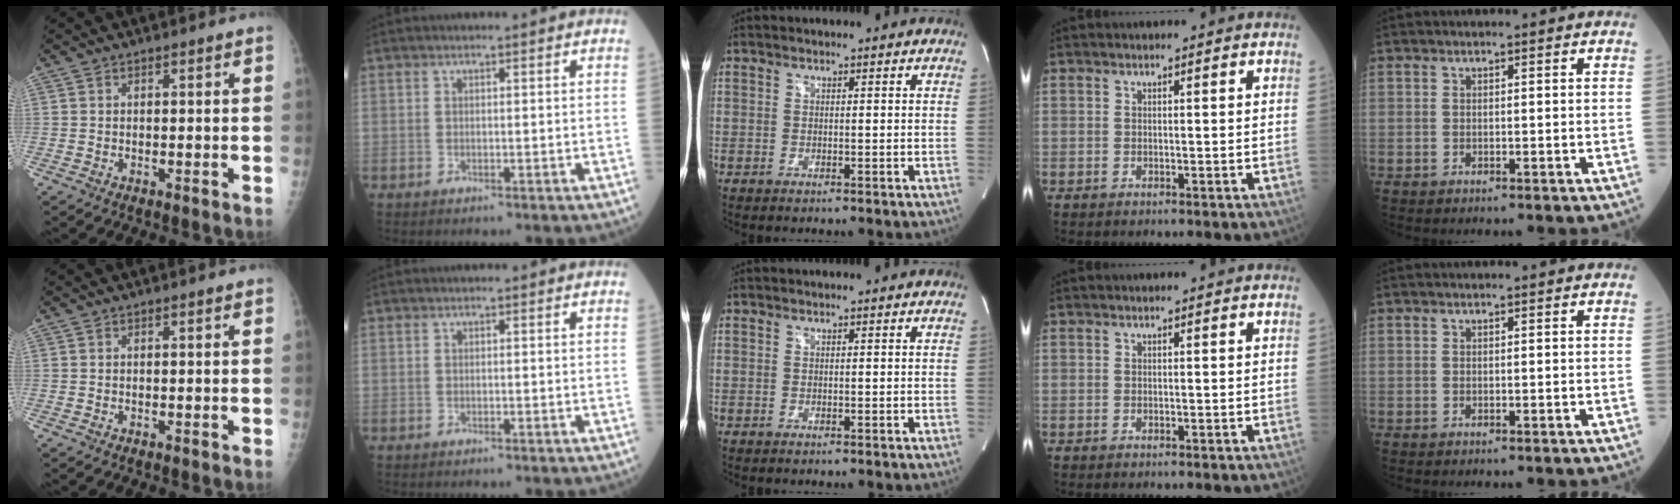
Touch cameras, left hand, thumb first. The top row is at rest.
{}